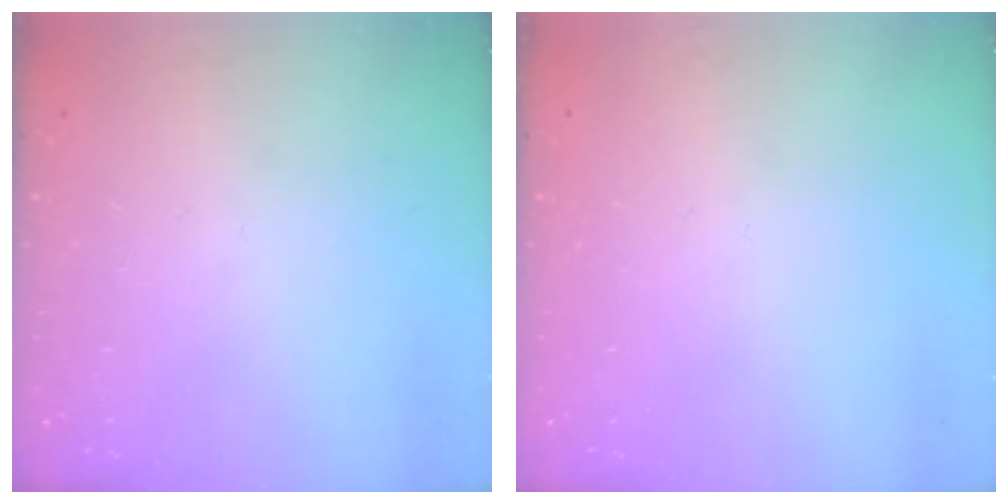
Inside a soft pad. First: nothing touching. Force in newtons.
{"total": 0.0}